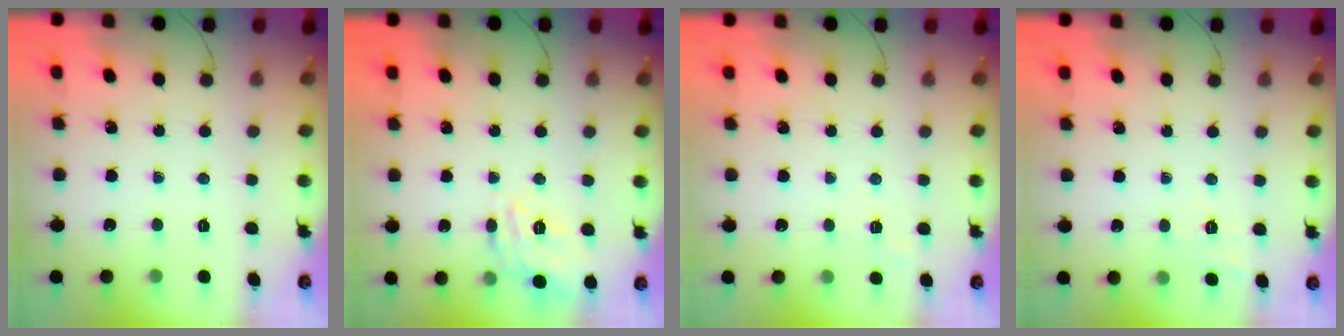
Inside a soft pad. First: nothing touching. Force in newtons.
{"total": 13.1, "press": 13.1, "slide": 0.5}
{"total": 6.0, "press": 5.8, "slide": 1.7}
{"total": 2.6, "press": 1.9, "slide": 1.8}